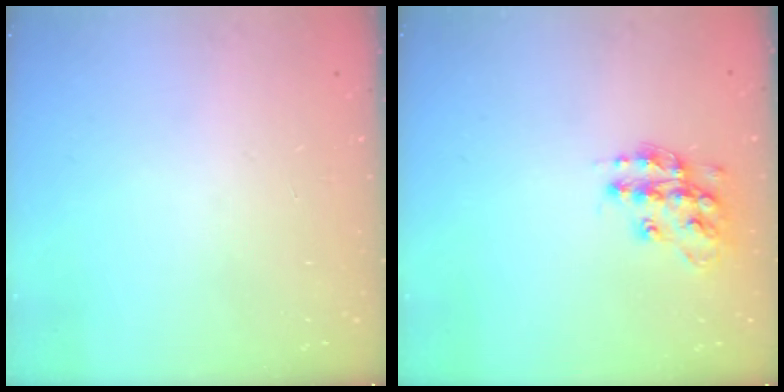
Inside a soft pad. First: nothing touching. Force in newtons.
{"total": 13.8, "press": 13.8, "slide": 0.8}